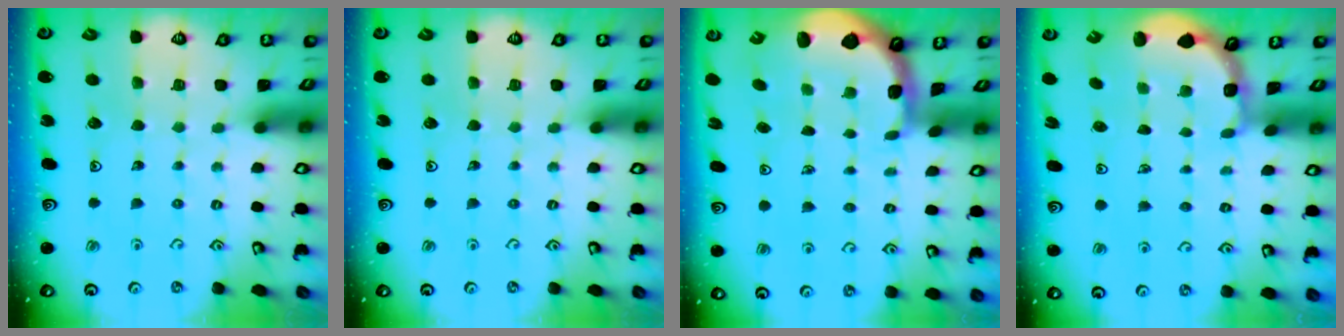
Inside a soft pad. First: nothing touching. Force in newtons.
{"total": 0.0}
{"total": 2.3, "press": 1.3, "slide": 1.8}
{"total": 2.0, "press": 1.6, "slide": 1.1}